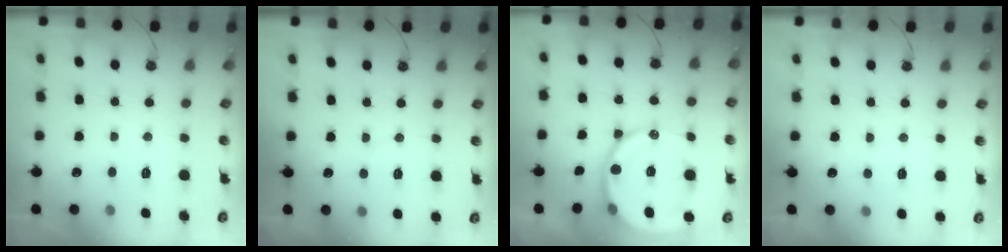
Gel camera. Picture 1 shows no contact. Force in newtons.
{"total": 1.7, "press": 1.7, "slide": 0.1}
{"total": 16.7, "press": 16.6, "slide": 2.3}
{"total": 2.9, "press": 2.9, "slide": 0.3}